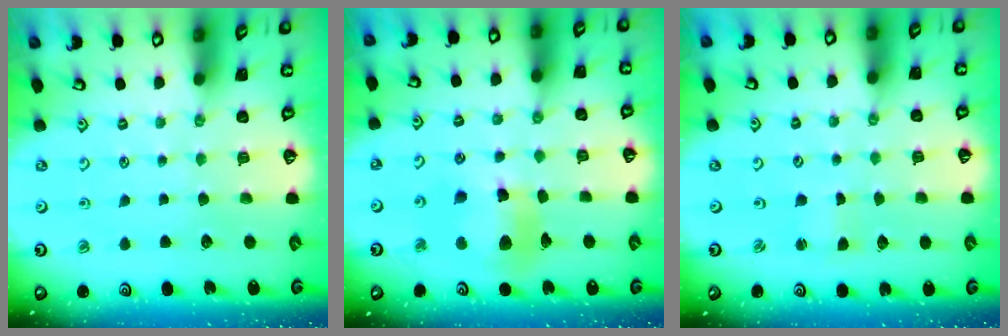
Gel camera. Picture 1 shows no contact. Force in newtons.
{"total": 12.1, "press": 12.0, "slide": 1.5}
{"total": 1.0, "press": 1.0, "slide": 0.0}